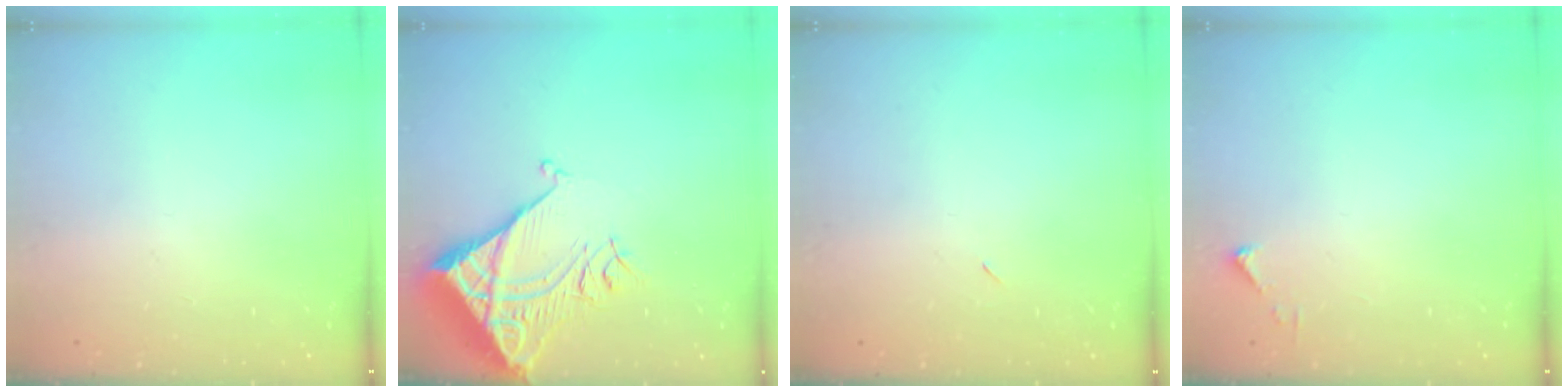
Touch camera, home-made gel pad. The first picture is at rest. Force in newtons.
{"total": 9.6, "press": 9.5, "slide": 1.1}
{"total": 2.3, "press": 2.0, "slide": 1.2}
{"total": 2.7, "press": 2.7, "slide": 0.3}